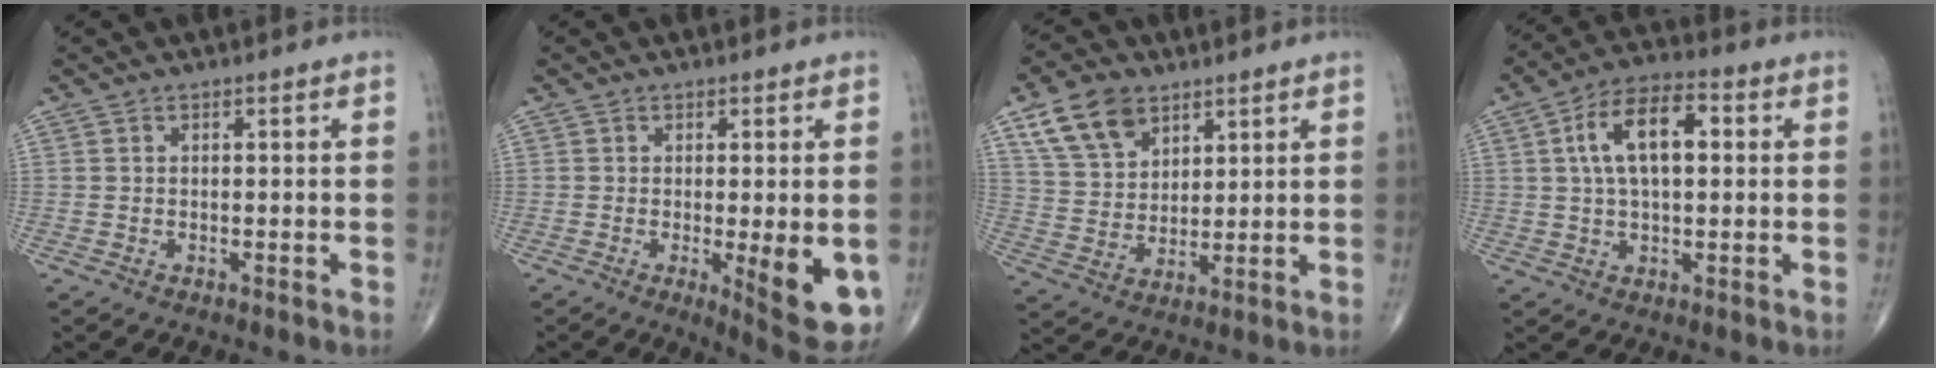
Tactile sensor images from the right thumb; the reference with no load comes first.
{"total": 10.3, "force": [-2.0, 2.8, 9.7], "torque": [-0.123, -0.025, -0.020]}
{"total": 11.2, "force": [6.4, 7.1, 5.7], "torque": [-0.087, -0.024, 0.127]}
{"total": 11.8, "force": [2.4, 5.9, 10.0], "torque": [-0.171, 0.021, 0.036]}